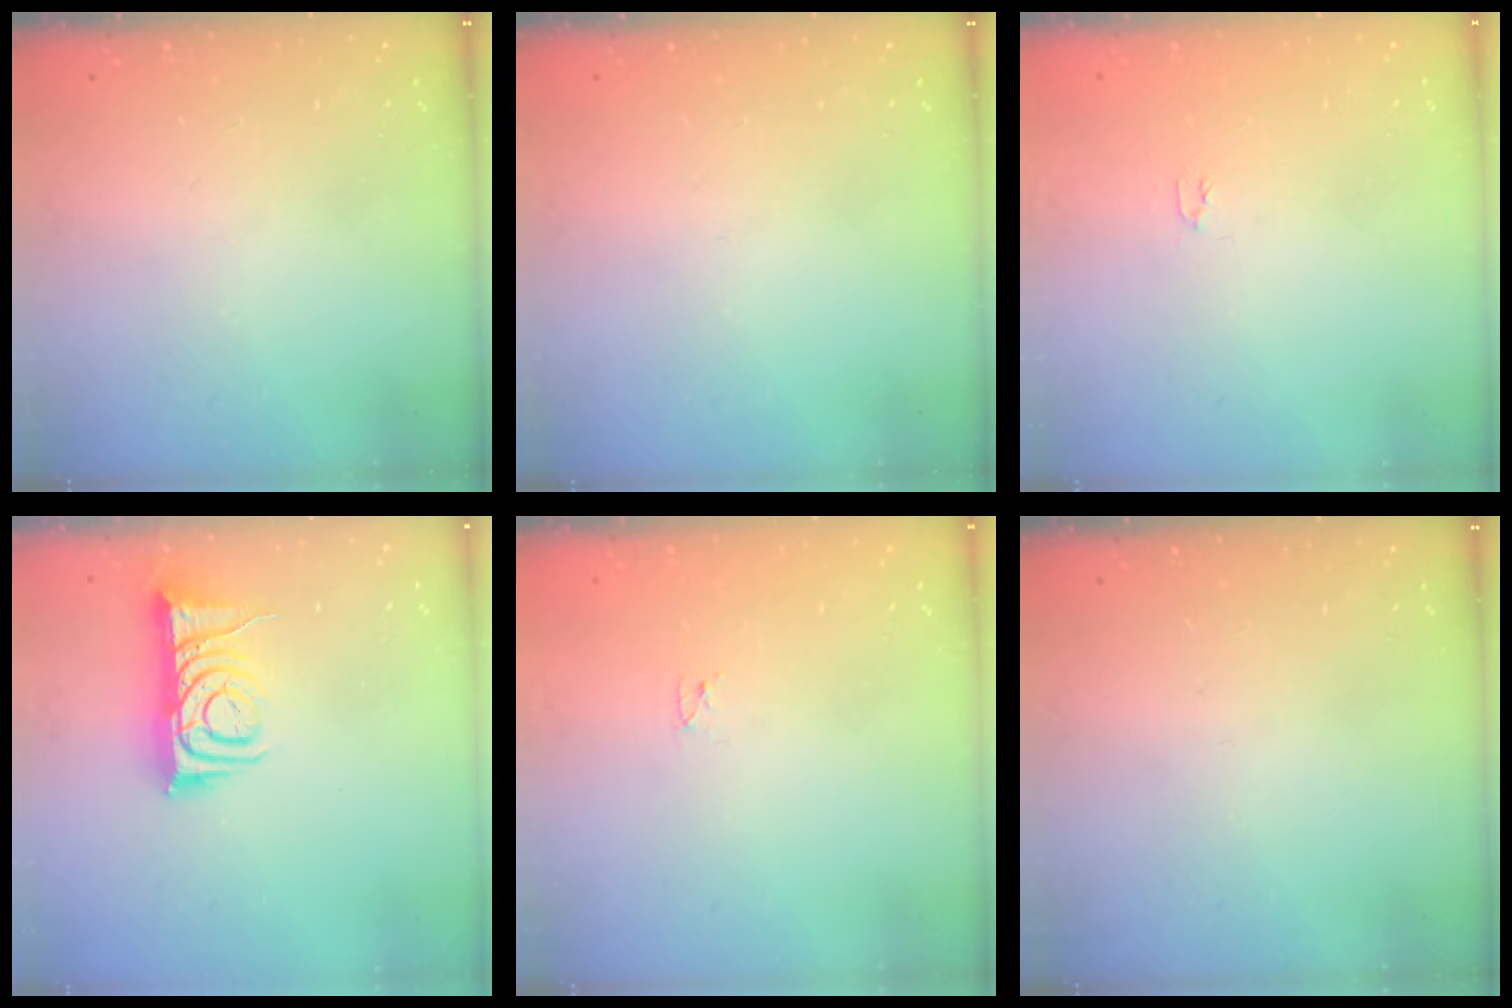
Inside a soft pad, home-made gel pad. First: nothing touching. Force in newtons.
{"total": 0.0}
{"total": 2.9, "press": 2.9, "slide": 0.4}
{"total": 8.1, "press": 8.0, "slide": 1.2}
{"total": 2.3, "press": 2.2, "slide": 0.4}
{"total": 0.0}